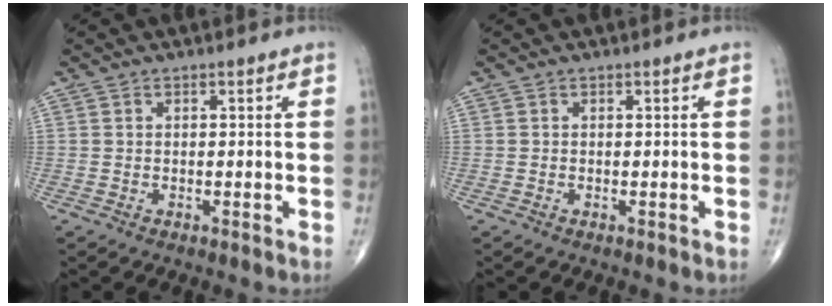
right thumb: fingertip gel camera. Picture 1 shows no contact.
{"total": 0.0}